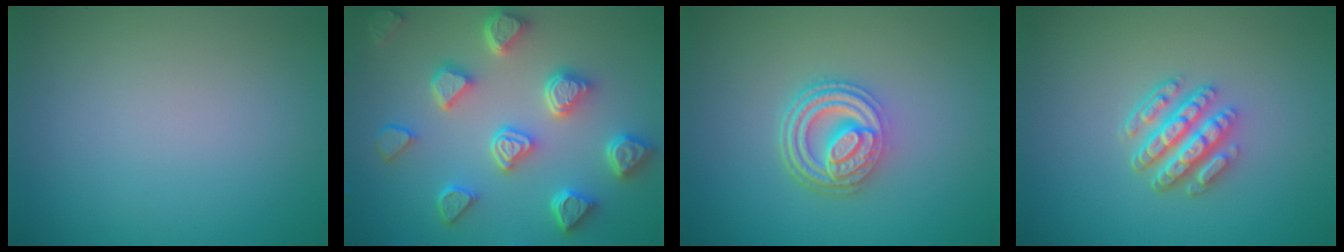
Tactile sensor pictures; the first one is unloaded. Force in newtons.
{"total": 6.9, "press": 5.6, "slide": 4.0}
{"total": 4.9, "press": 3.7, "slide": 3.2}
{"total": 4.5, "press": 3.5, "slide": 2.8}